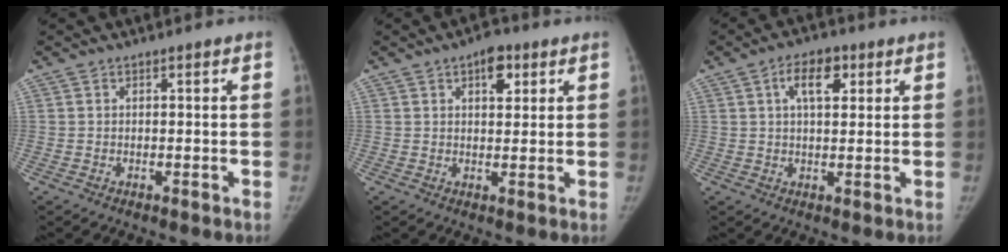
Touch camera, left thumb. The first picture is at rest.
{"total": 5.0, "force": [2.4, 2.5, 3.6], "torque": [-0.036, -0.006, 0.031]}
{"total": 6.5, "force": [2.5, 3.1, 5.1], "torque": [-0.075, 0.001, 0.037]}